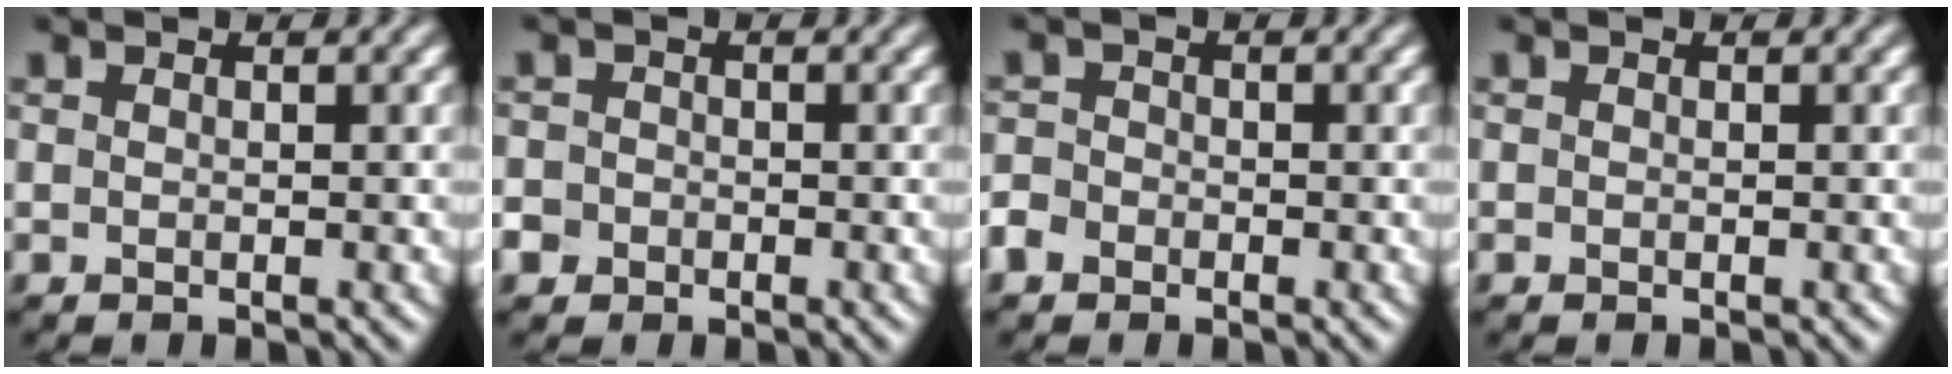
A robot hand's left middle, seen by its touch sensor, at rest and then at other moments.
{"total": 2.4, "force": [-1.1, 2.1, 0.6], "torque": [-0.001, 0.005, -0.028]}
{"total": 1.9, "force": [-1.1, 1.5, 0.5], "torque": [-0.002, 0.002, -0.026]}
{"total": 0.0}